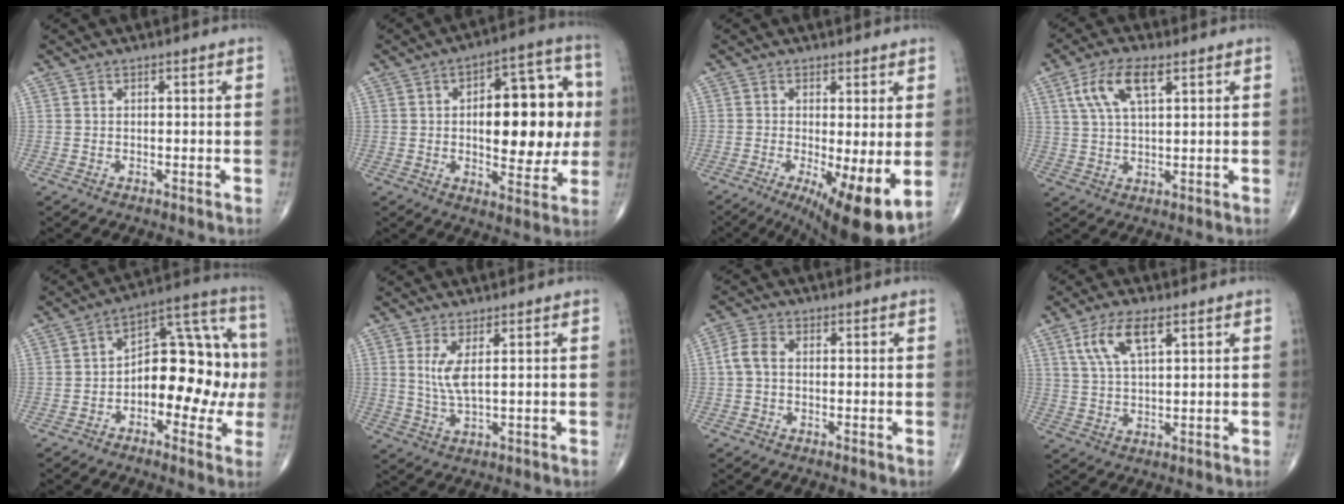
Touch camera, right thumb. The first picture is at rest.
{"total": 19.8, "force": [0.9, 9.5, 17.4], "torque": [-0.199, 0.021, 0.015]}
{"total": 11.8, "force": [-2.4, 2.9, 11.2], "torque": [-0.173, -0.025, -0.030]}
{"total": 8.6, "force": [3.8, 3.4, 6.9], "torque": [-0.141, 0.000, 0.074]}
{"total": 17.0, "force": [-2.0, 9.6, 13.9], "torque": [-0.154, 0.053, -0.037]}
{"total": 4.5, "force": [1.3, 0.9, 4.2], "torque": [-0.096, -0.017, 0.034]}
{"total": 3.8, "force": [-0.1, 2.5, 2.9], "torque": [-0.062, 0.011, -0.008]}
{"total": 7.7, "force": [3.7, 2.8, 6.2], "torque": [-0.124, -0.006, 0.074]}